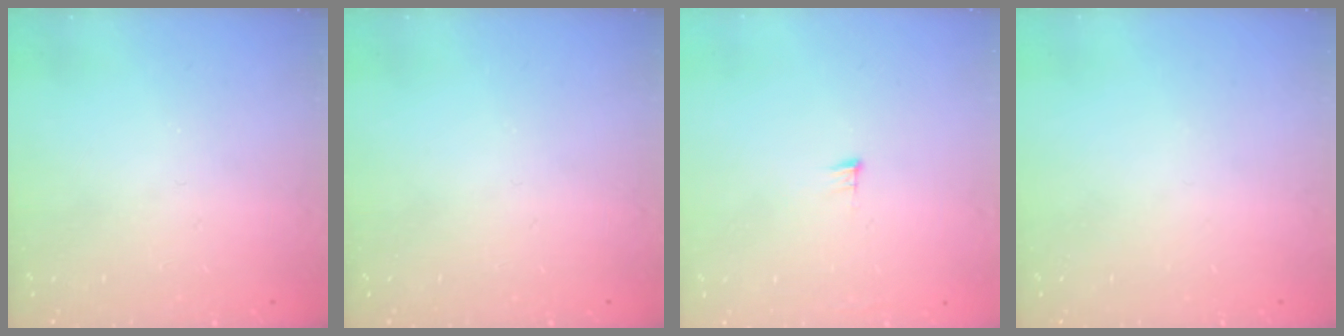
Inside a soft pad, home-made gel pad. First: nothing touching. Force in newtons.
{"total": 0.0}
{"total": 5.2, "press": 5.0, "slide": 1.3}
{"total": 0.0}